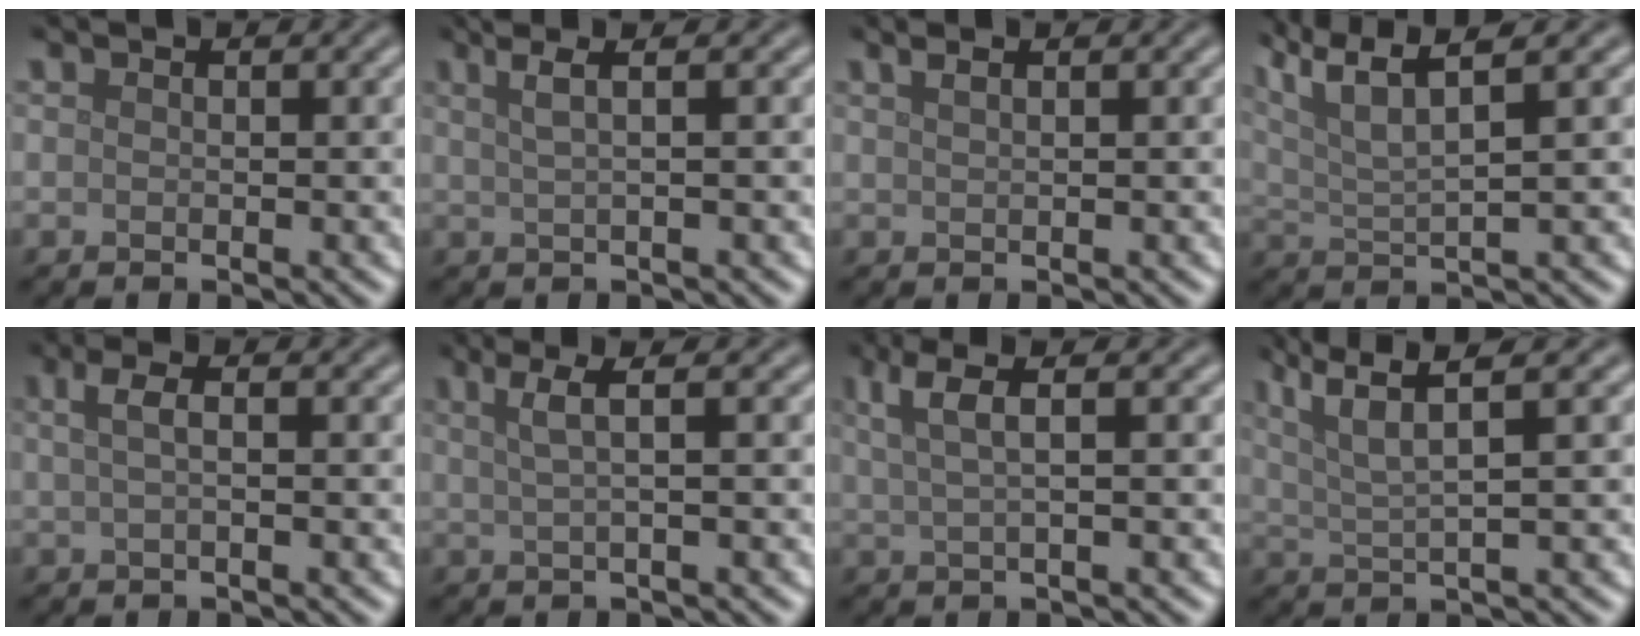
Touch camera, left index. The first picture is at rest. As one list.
[{"total": 3.7, "force": [1.9, 1.4, 2.8], "torque": [-0.029, 0.015, -0.002]}, {"total": 2.0, "force": [1.3, 0.9, 1.3], "torque": [-0.008, 0.001, 0.000]}, {"total": 7.2, "force": [4.3, 1.8, 5.5], "torque": [-0.096, 0.025, 0.069]}, {"total": 2.0, "force": [0.4, 0.6, 1.9], "torque": [-0.036, 0.007, 0.004]}, {"total": 2.9, "force": [0.9, 0.8, 2.6], "torque": [-0.037, 0.007, 0.014]}, {"total": 3.4, "force": [1.5, 0.9, 3.0], "torque": [-0.046, 0.008, 0.026]}, {"total": 5.0, "force": [2.7, 0.8, 4.1], "torque": [-0.077, 0.012, 0.052]}]